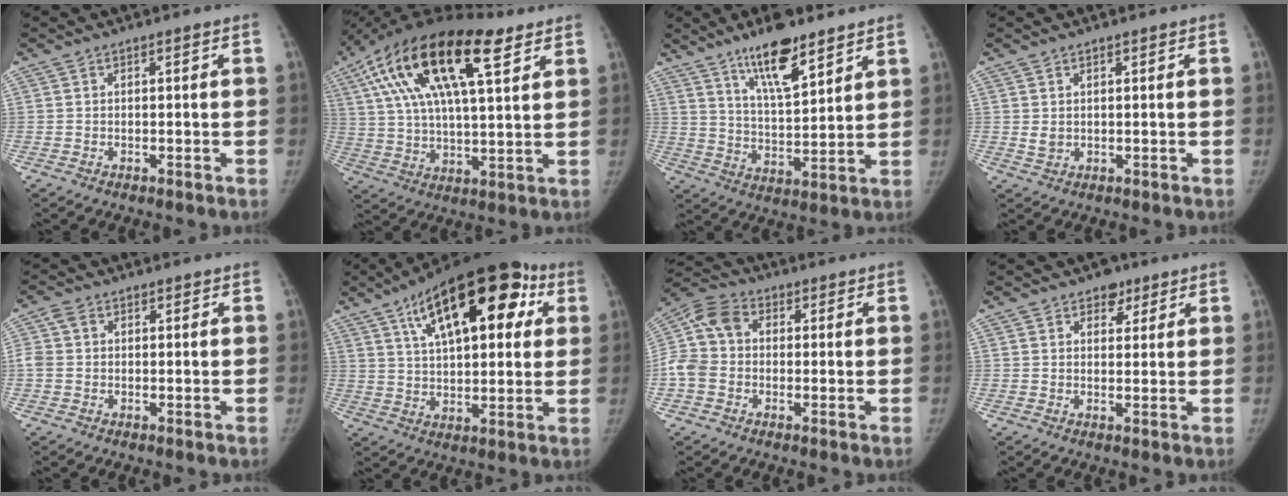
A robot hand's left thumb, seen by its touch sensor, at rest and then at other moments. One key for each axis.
{"total": 23.7, "fx": 11.0, "fy": 9.0, "fz": 19.1, "tx": -0.347, "ty": 0.008, "tz": 0.188}
{"total": 12.4, "fx": 8.3, "fy": 3.6, "fz": 8.5, "tx": -0.125, "ty": -0.050, "tz": 0.145}
{"total": 1.7, "fx": 0.3, "fy": 1.3, "fz": 1.0, "tx": -0.009, "ty": -0.004, "tz": 0.010}
{"total": 3.3, "fx": 0.3, "fy": 2.7, "fz": 1.9, "tx": -0.045, "ty": 0.011, "tz": 0.003}
{"total": 23.3, "fx": 9.1, "fy": 10.9, "fz": 18.5, "tx": -0.252, "ty": 0.014, "tz": 0.139}
{"total": 9.6, "fx": -0.8, "fy": 7.9, "fz": 5.4, "tx": -0.110, "ty": 0.031, "tz": -0.029}
{"total": 3.4, "fx": 2.0, "fy": 2.4, "fz": 1.2, "tx": 0.011, "ty": -0.009, "tz": 0.026}